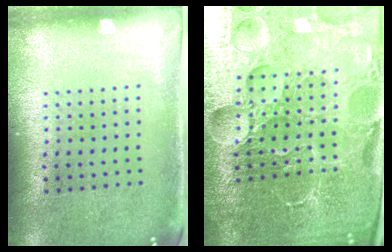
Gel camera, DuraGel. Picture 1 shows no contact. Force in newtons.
{"total": 6.8, "press": 6.0, "slide": 3.2}